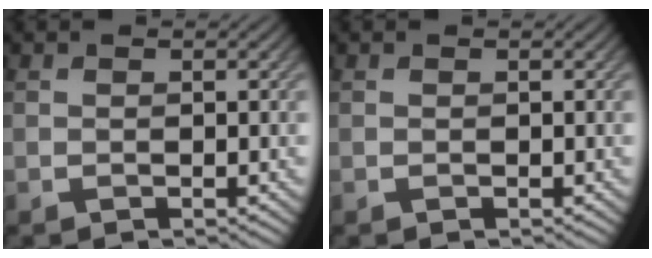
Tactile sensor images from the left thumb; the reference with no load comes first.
{"total": 0.0}